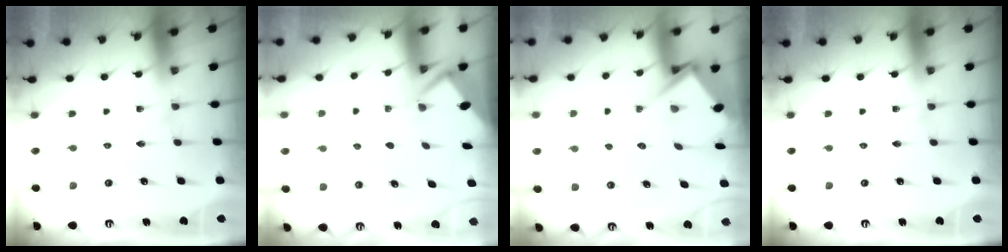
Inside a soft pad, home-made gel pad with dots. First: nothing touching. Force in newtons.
{"total": 2.7, "press": 2.7, "slide": 0.4}
{"total": 6.8, "press": 6.8, "slide": 0.5}
{"total": 0.0}